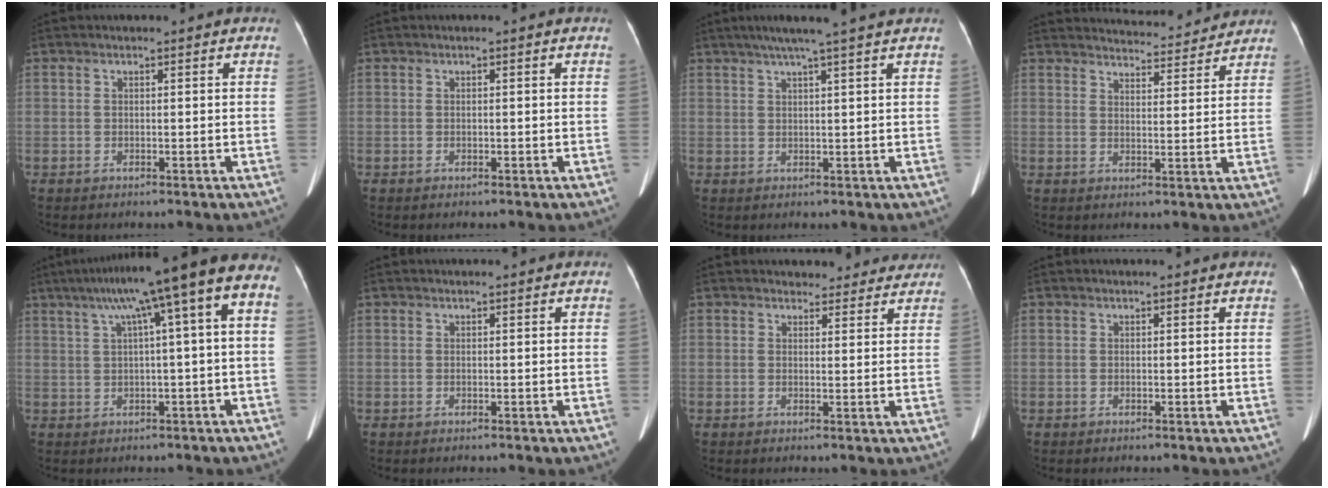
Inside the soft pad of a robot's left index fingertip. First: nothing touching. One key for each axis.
{"total": 0.0}
{"total": 7.4, "fx": 5.6, "fy": -1.1, "fz": 4.7, "tx": -0.071, "ty": 0.020, "tz": 0.079}
{"total": 10.6, "fx": 10.4, "fy": 1.5, "fz": 1.4, "tx": -0.011, "ty": 0.007, "tz": 0.125}
{"total": 13.8, "fx": 6.1, "fy": 0.0, "fz": 12.3, "tx": -0.173, "ty": 0.048, "tz": 0.077}
{"total": 1.4, "fx": 1.3, "fy": 0.2, "fz": 0.4, "tx": -0.008, "ty": 0.015, "tz": 0.018}
{"total": 7.2, "fx": 6.7, "fy": 2.7, "fz": 0.4, "tx": 0.022, "ty": 0.007, "tz": 0.058}
{"total": 1.7, "fx": 1.7, "fy": 0.2, "fz": 0.3, "tx": -0.010, "ty": 0.010, "tz": 0.019}